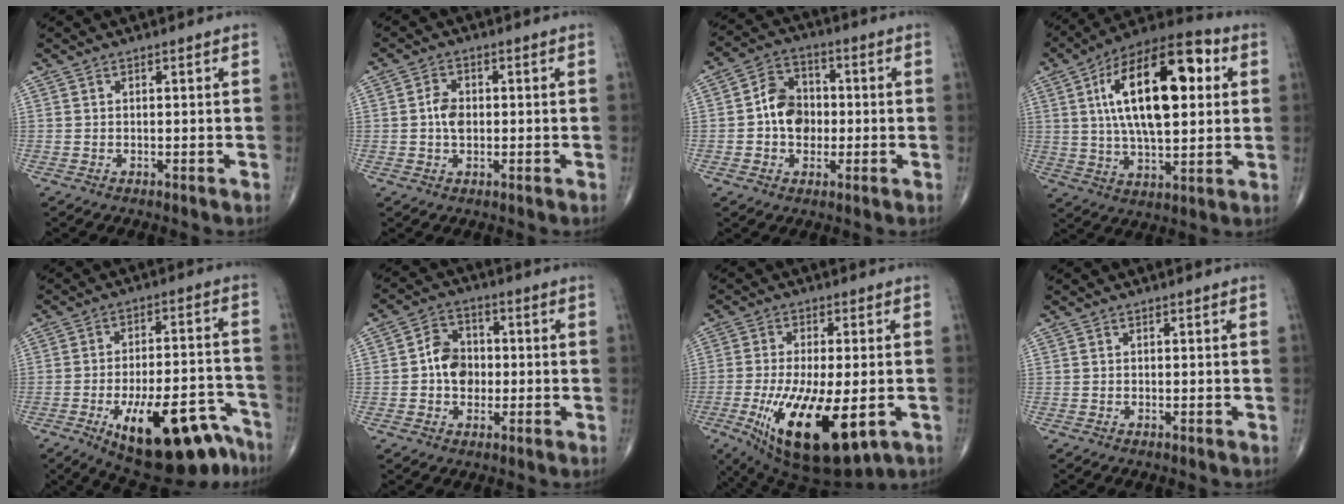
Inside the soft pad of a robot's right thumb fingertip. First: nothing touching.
{"total": 3.8, "force": [0.0, 2.5, 2.8], "torque": [-0.050, 0.006, -0.004]}
{"total": 8.7, "force": [-0.5, 6.8, 5.4], "torque": [-0.063, 0.022, -0.018]}
{"total": 23.6, "force": [5.4, 10.4, 20.5], "torque": [-0.330, 0.008, 0.079]}
{"total": 20.8, "force": [-12.2, 7.9, 14.8], "torque": [-0.167, 0.075, -0.175]}
{"total": 7.4, "force": [-0.4, 5.8, 4.5], "torque": [-0.047, 0.018, -0.015]}
{"total": 18.9, "force": [-5.7, 7.1, 16.5], "torque": [-0.308, -0.025, -0.075]}
{"total": 0.0}